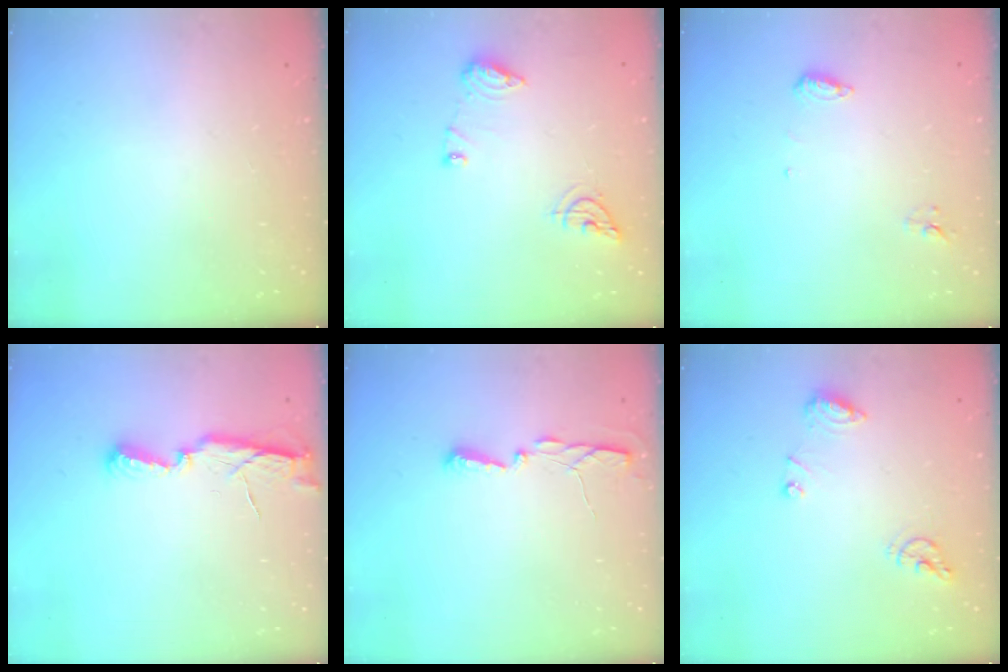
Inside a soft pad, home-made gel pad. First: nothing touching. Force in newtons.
{"total": 9.5, "press": 9.5, "slide": 0.9}
{"total": 5.3, "press": 5.1, "slide": 1.3}
{"total": 6.6, "press": 6.6, "slide": 0.4}
{"total": 3.9, "press": 3.9, "slide": 0.4}
{"total": 9.6, "press": 9.6, "slide": 1.1}